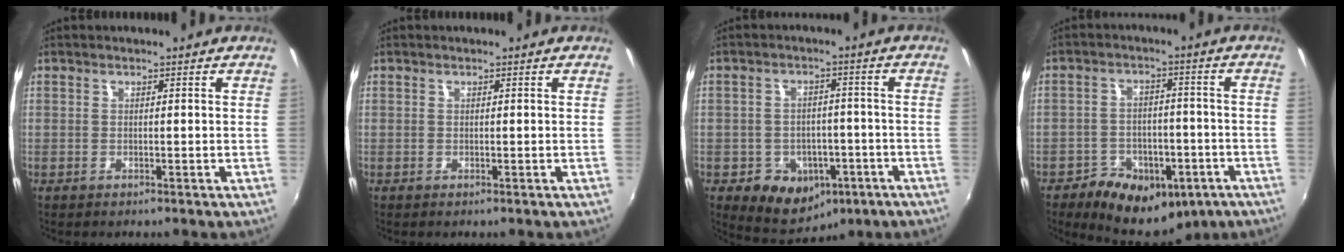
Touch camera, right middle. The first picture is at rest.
{"total": 0.0}
{"total": 11.2, "force": [-5.1, 8.8, 4.7], "torque": [-0.110, 0.016, -0.046]}
{"total": 16.9, "force": [-10.0, 10.5, 8.7], "torque": [-0.182, 0.010, -0.131]}